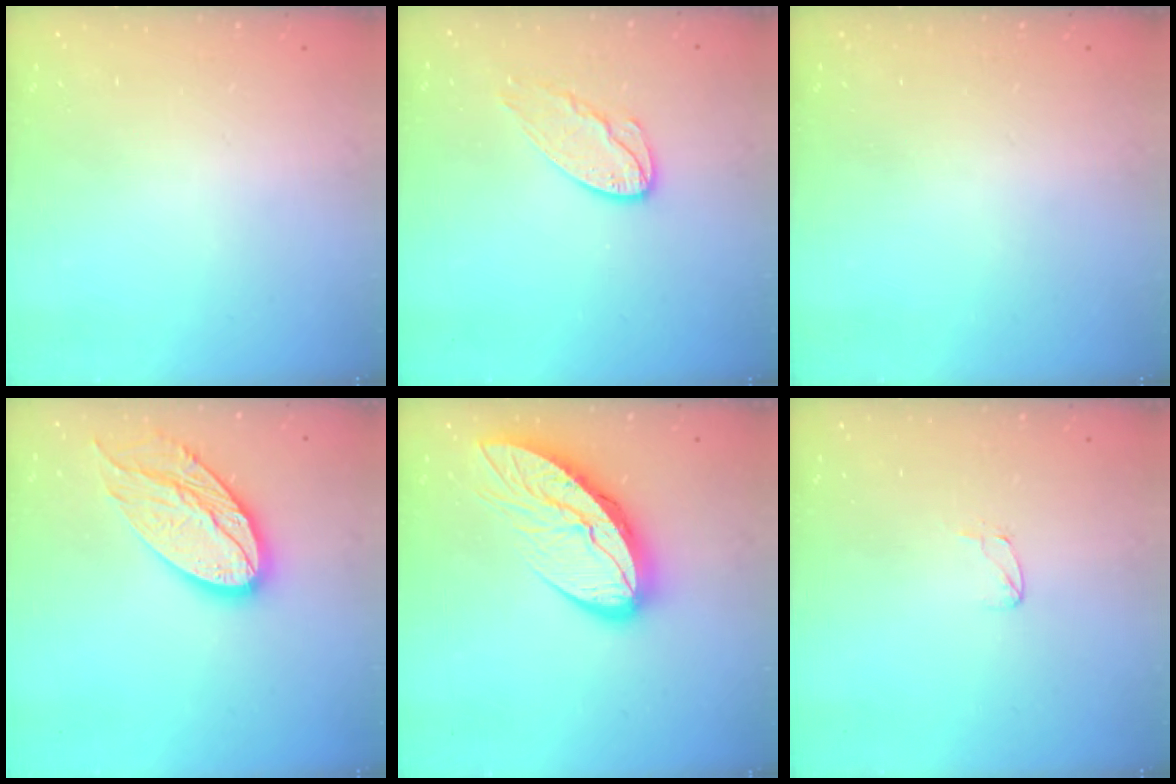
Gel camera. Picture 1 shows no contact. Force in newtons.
{"total": 8.3, "press": 8.3, "slide": 0.1}
{"total": 0.0}
{"total": 18.4, "press": 18.4, "slide": 1.5}
{"total": 14.5, "press": 14.5, "slide": 1.3}
{"total": 4.1, "press": 4.0, "slide": 0.3}